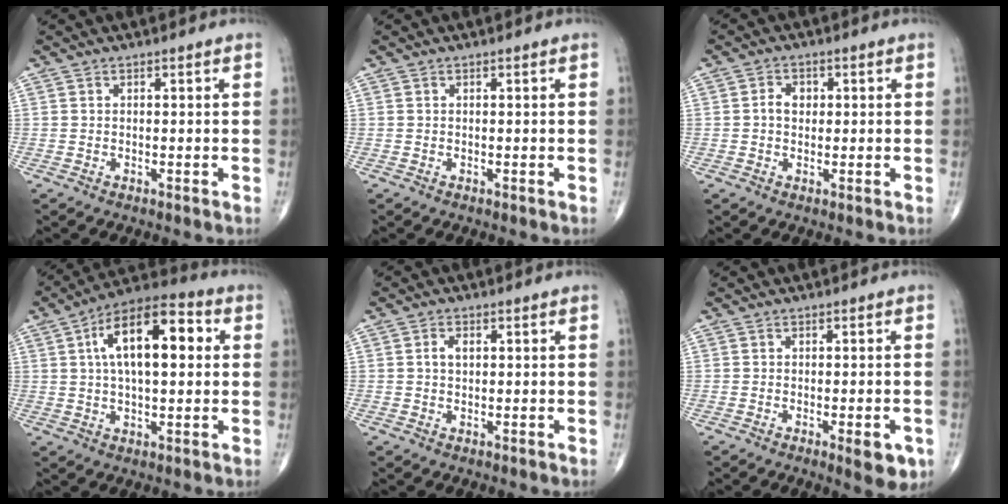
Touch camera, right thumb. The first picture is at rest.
{"total": 0.0}
{"total": 3.6, "force": [0.3, 3.1, 1.8], "torque": [-0.005, 0.008, -0.003]}
{"total": 16.5, "force": [3.5, 7.5, 14.3], "torque": [-0.222, 0.026, 0.048]}
{"total": 2.1, "force": [0.4, 1.4, 1.6], "torque": [-0.026, 0.005, 0.006]}
{"total": 5.3, "force": [-2.1, 1.7, 4.5], "torque": [-0.044, -0.001, -0.021]}